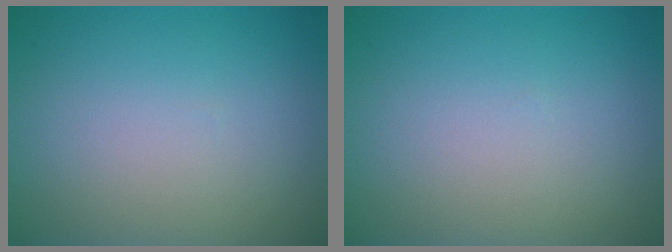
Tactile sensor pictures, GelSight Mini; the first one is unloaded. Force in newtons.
{"total": 0.0}